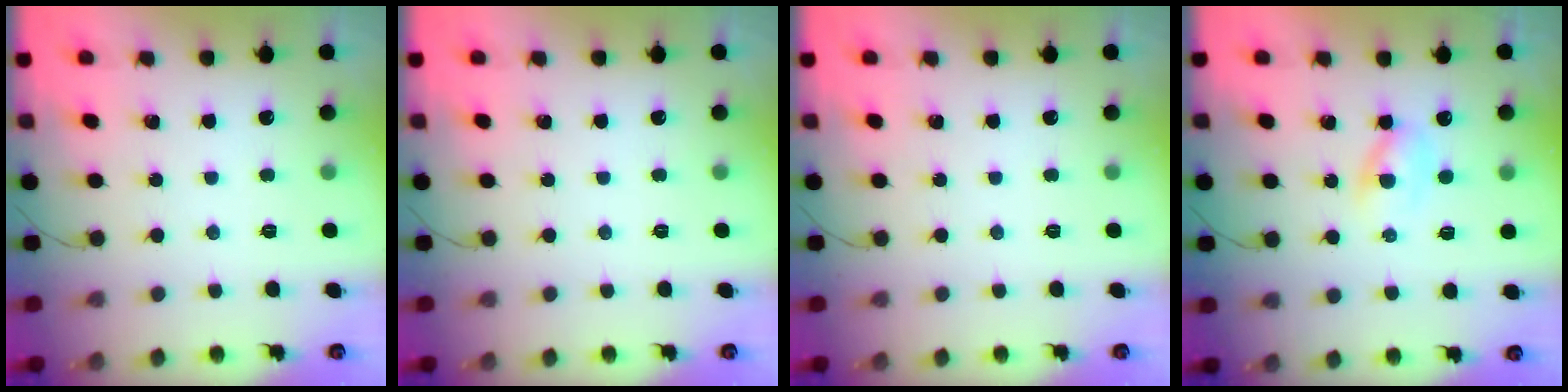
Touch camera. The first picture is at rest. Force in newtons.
{"total": 0.0}
{"total": 0.0}
{"total": 2.9, "press": 2.7, "slide": 1.1}